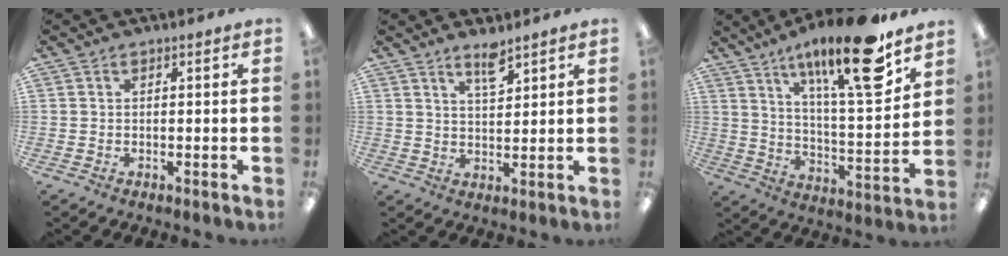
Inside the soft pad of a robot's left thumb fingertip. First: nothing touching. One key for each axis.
{"total": 5.0, "fx": 3.8, "fy": 1.4, "fz": 2.9, "tx": -0.042, "ty": -0.021, "tz": 0.063}
{"total": 21.2, "fx": 14.2, "fy": 4.8, "fz": 15.0, "tx": -0.242, "ty": -0.080, "tz": 0.223}